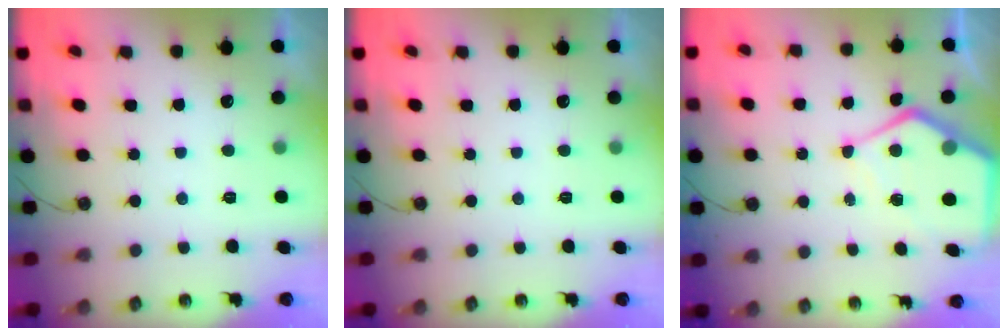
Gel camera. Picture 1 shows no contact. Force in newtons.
{"total": 0.0}
{"total": 10.3, "press": 10.3, "slide": 1.0}